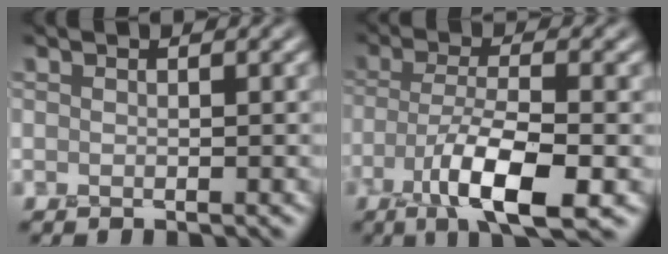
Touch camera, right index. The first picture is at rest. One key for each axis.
{"total": 7.0, "fx": -3.1, "fy": 1.9, "fz": 6.0, "tx": -0.106, "ty": 0.003, "tz": -0.063}